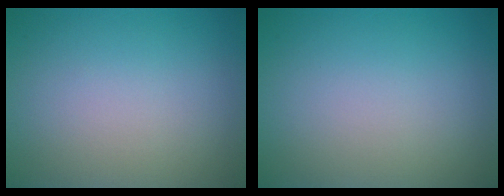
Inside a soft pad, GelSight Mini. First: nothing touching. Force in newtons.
{"total": 0.0}